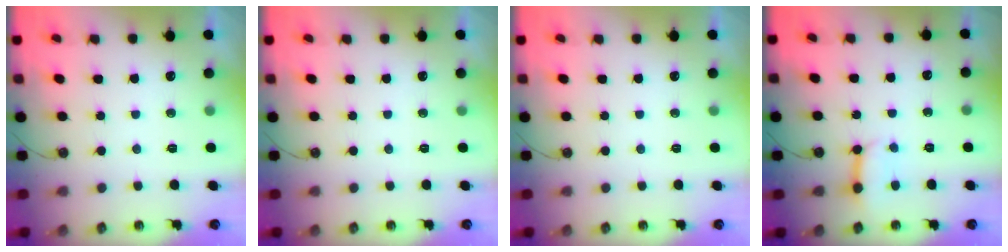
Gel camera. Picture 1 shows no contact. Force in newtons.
{"total": 0.0}
{"total": 0.0}
{"total": 5.0, "press": 4.9, "slide": 0.6}